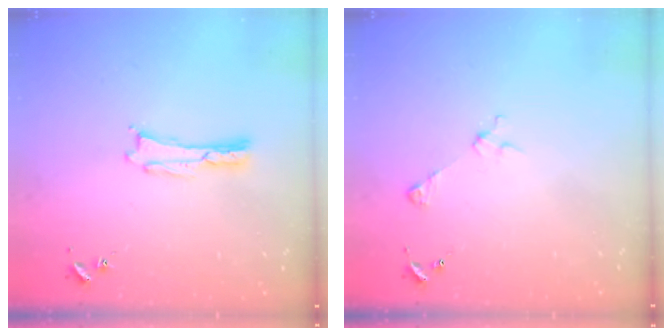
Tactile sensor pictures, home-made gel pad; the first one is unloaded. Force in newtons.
{"total": 2.9, "press": 2.9, "slide": 0.3}